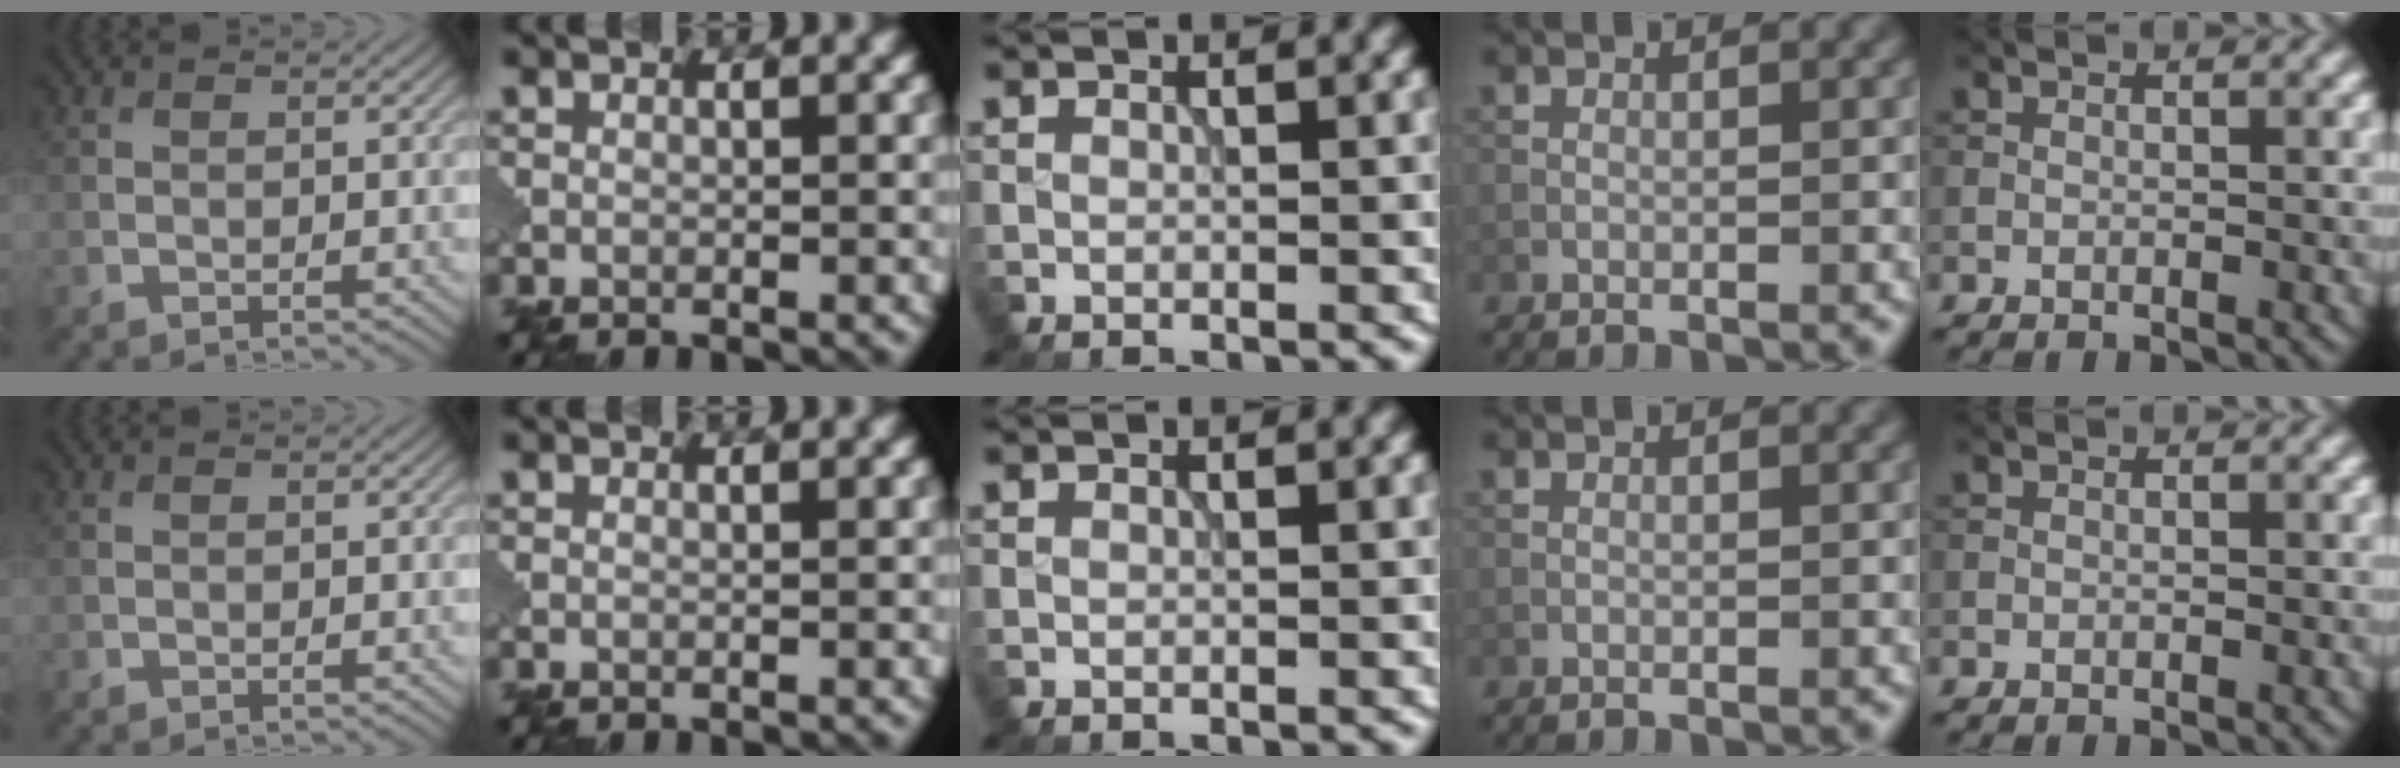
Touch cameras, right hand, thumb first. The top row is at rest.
{}